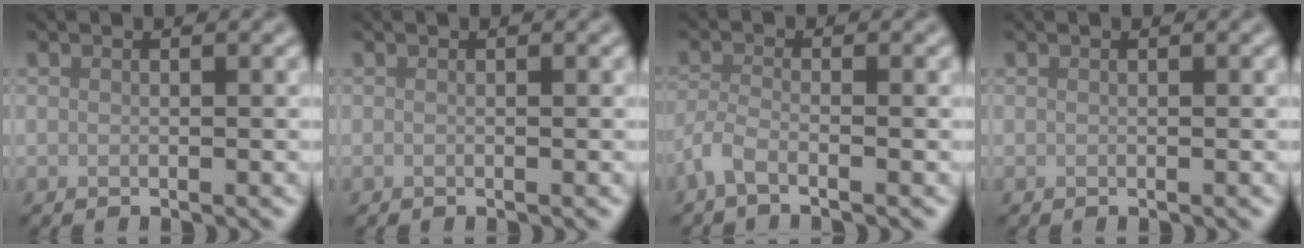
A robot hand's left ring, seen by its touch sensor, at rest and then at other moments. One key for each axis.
{"total": 0.0}
{"total": 2.2, "fx": -1.6, "fy": 0.5, "fz": 1.4, "tx": -0.033, "ty": -0.004, "tz": -0.043}
{"total": 0.0}